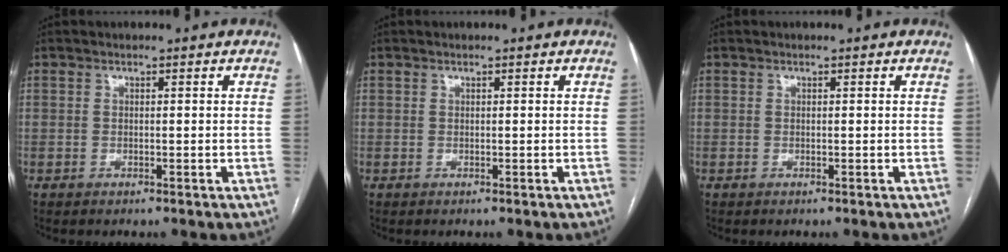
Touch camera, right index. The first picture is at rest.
{"total": 0.0}
{"total": 0.0}